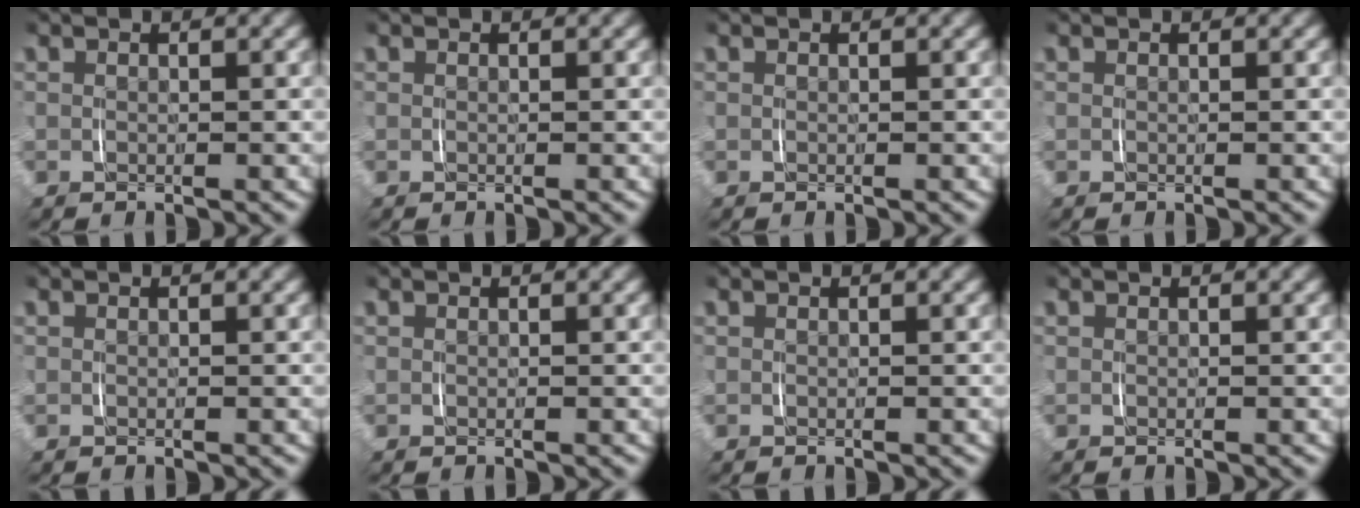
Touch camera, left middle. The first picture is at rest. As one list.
[{"total": 0.0}, {"total": 0.0}, {"total": 0.0}, {"total": 0.0}, {"total": 0.0}, {"total": 0.0}, {"total": 0.0}]